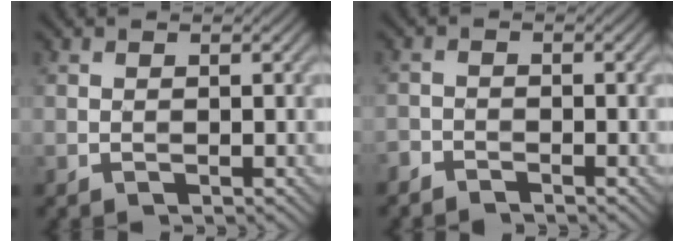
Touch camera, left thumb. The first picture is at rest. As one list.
[{"total": 1.8, "force": [-1.7, 0.3, 0.3], "torque": [-0.008, -0.005, -0.040]}]